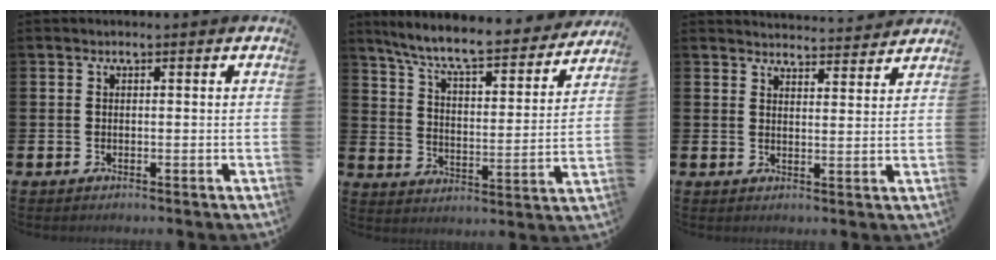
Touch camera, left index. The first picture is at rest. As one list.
[{"total": 8.4, "force": [7.6, 1.1, 3.5], "torque": [-0.094, -0.056, 0.126]}, {"total": 4.0, "force": [4.0, 0.3, -0.1], "torque": [-0.004, -0.028, 0.072]}]